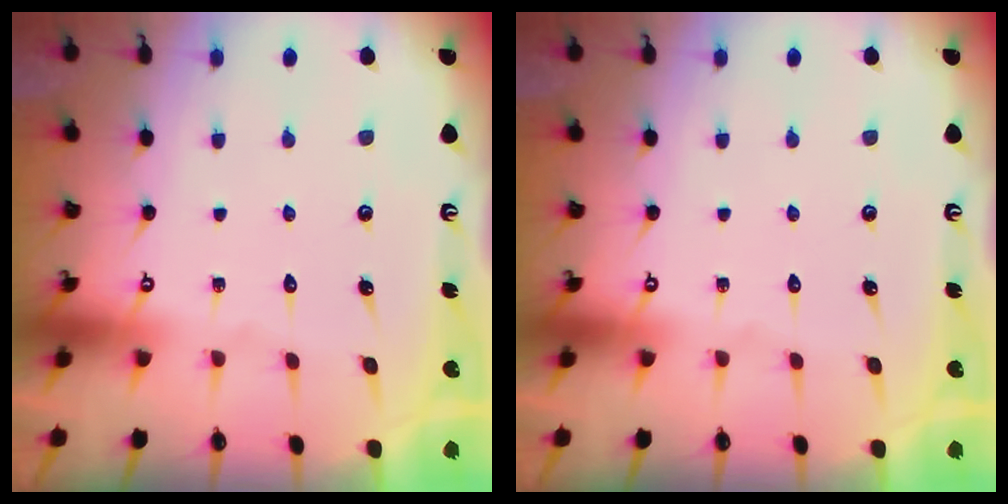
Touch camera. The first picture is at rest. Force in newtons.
{"total": 0.0}